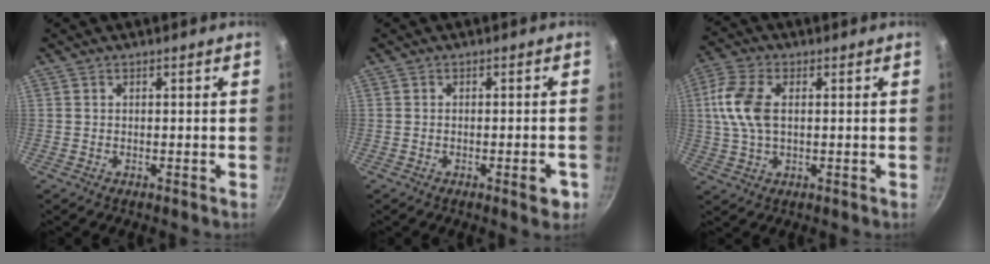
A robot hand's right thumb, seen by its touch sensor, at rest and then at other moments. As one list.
[{"total": 3.4, "force": [-1.5, 1.0, 2.9], "torque": [-0.033, 0.008, -0.018]}, {"total": 9.7, "force": [1.2, 5.6, 7.8], "torque": [-0.163, 0.014, 0.016]}]